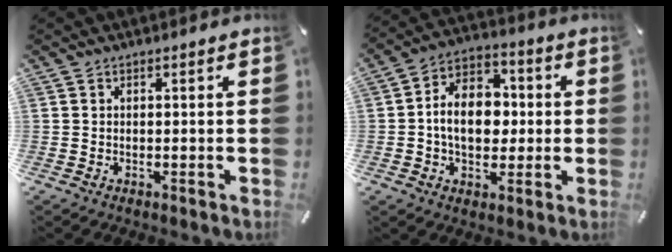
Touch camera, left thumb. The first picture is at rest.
{"total": 11.7, "force": [-0.9, 8.7, 7.8], "torque": [-0.154, 0.018, -0.017]}